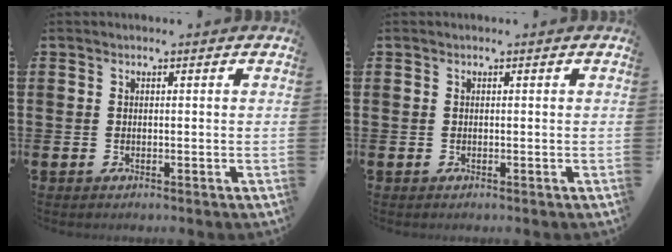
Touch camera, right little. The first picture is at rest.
{"total": 0.0}